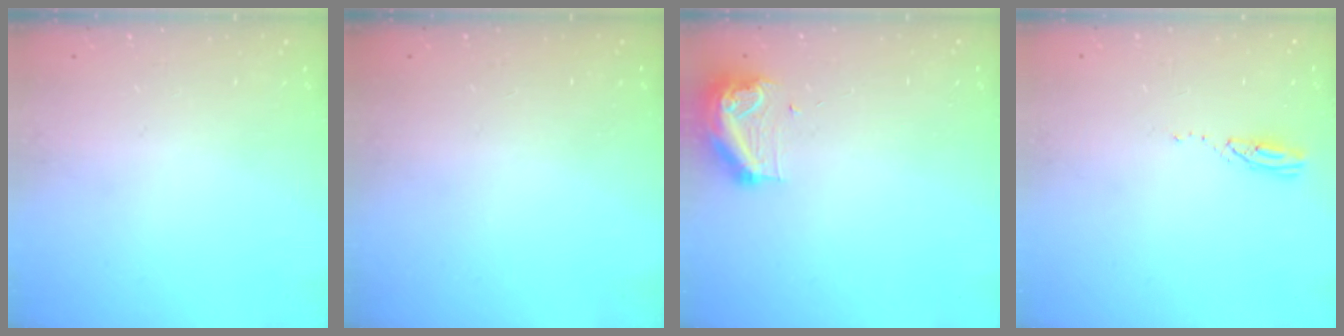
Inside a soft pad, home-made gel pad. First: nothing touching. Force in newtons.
{"total": 0.0}
{"total": 9.8, "press": 9.8, "slide": 0.5}
{"total": 3.2, "press": 3.2, "slide": 0.2}